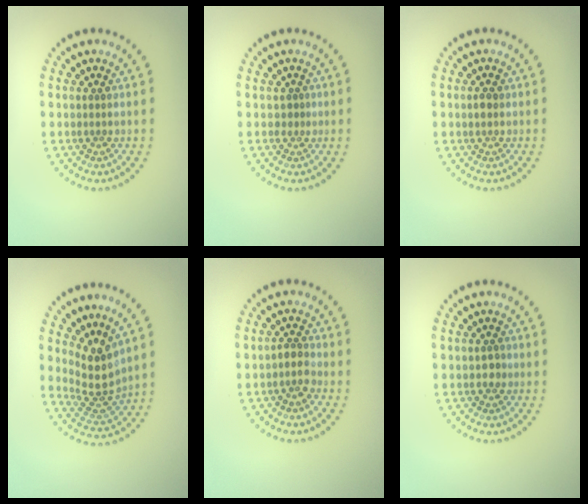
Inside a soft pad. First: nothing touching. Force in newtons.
{"total": 0.6, "press": 0.2, "slide": 0.5}
{"total": 1.0, "press": 1.0, "slide": 0.3}
{"total": 3.7, "press": 2.8, "slide": 2.3}
{"total": 1.7, "press": 1.4, "slide": 1.0}
{"total": 0.8, "press": 0.8, "slide": 0.3}